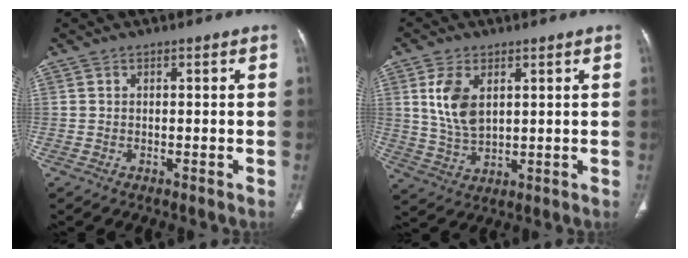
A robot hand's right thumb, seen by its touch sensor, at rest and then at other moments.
{"total": 9.0, "force": [2.8, 5.2, 6.8], "torque": [-0.130, -0.010, 0.062]}